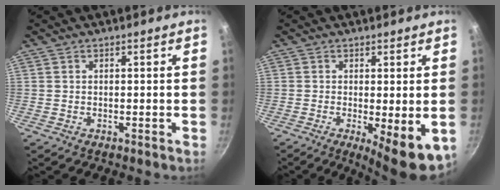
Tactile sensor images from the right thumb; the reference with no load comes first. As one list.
[{"total": 9.6, "force": [-3.3, 2.7, 8.6], "torque": [-0.121, -0.021, -0.044]}]